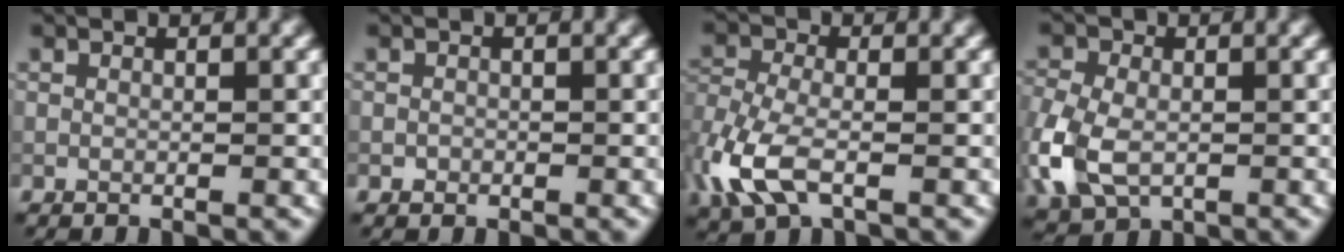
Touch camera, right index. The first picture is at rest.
{"total": 0.6, "force": [-0.2, 0.5, 0.1], "torque": [0.002, -0.004, -0.005]}
{"total": 5.6, "force": [-2.3, 3.0, 4.1], "torque": [-0.102, -0.004, -0.058]}
{"total": 7.4, "force": [-2.0, 4.9, 5.1], "torque": [-0.134, -0.015, -0.047]}